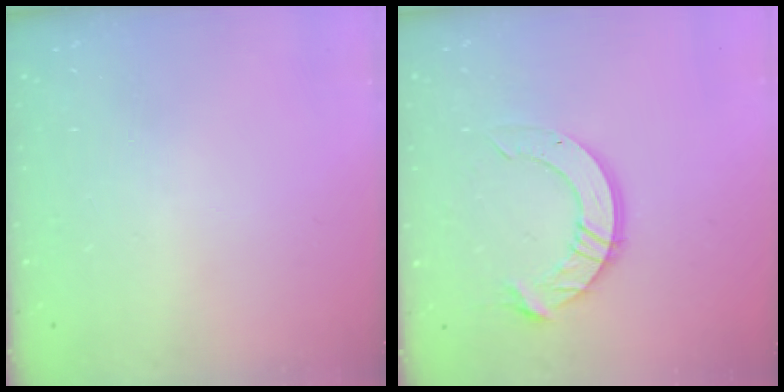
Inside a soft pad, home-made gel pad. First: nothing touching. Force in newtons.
{"total": 12.6, "press": 12.6, "slide": 1.3}